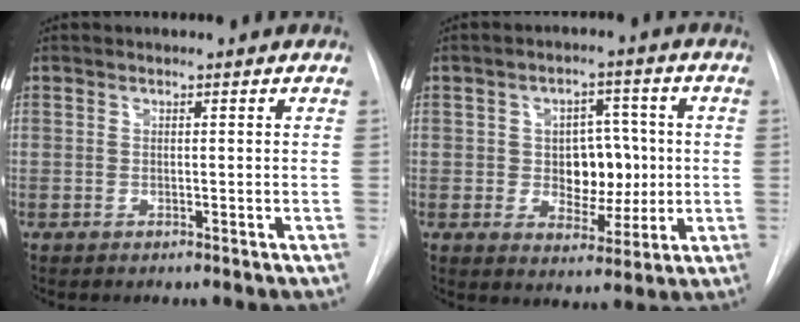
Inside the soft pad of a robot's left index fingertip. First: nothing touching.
{"total": 8.0, "force": [-0.7, 5.4, 5.8], "torque": [-0.082, 0.011, 0.001]}